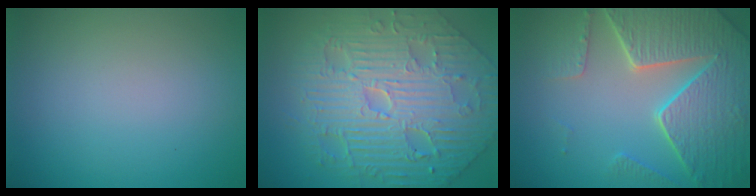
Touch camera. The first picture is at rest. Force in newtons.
{"total": 9.4, "press": 7.1, "slide": 6.3}
{"total": 8.2, "press": 6.1, "slide": 5.6}